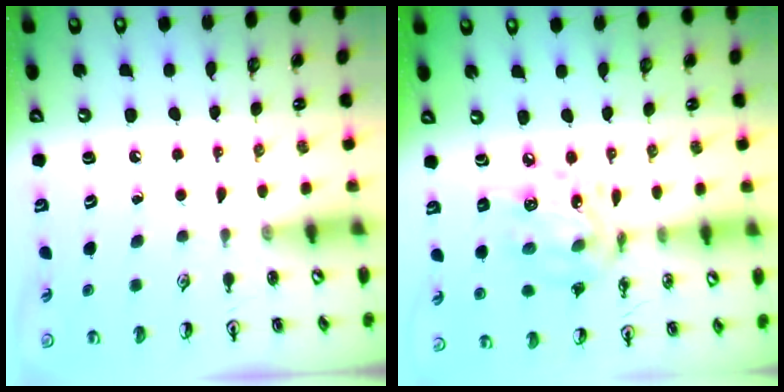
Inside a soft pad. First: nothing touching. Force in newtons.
{"total": 12.0, "press": 12.0, "slide": 0.8}